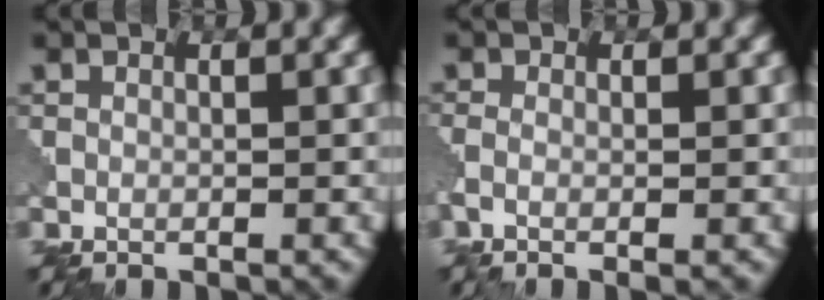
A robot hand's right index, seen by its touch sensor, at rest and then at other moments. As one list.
[{"total": 2.3, "force": [-0.4, 1.3, 1.9], "torque": [-0.011, 0.008, -0.021]}]